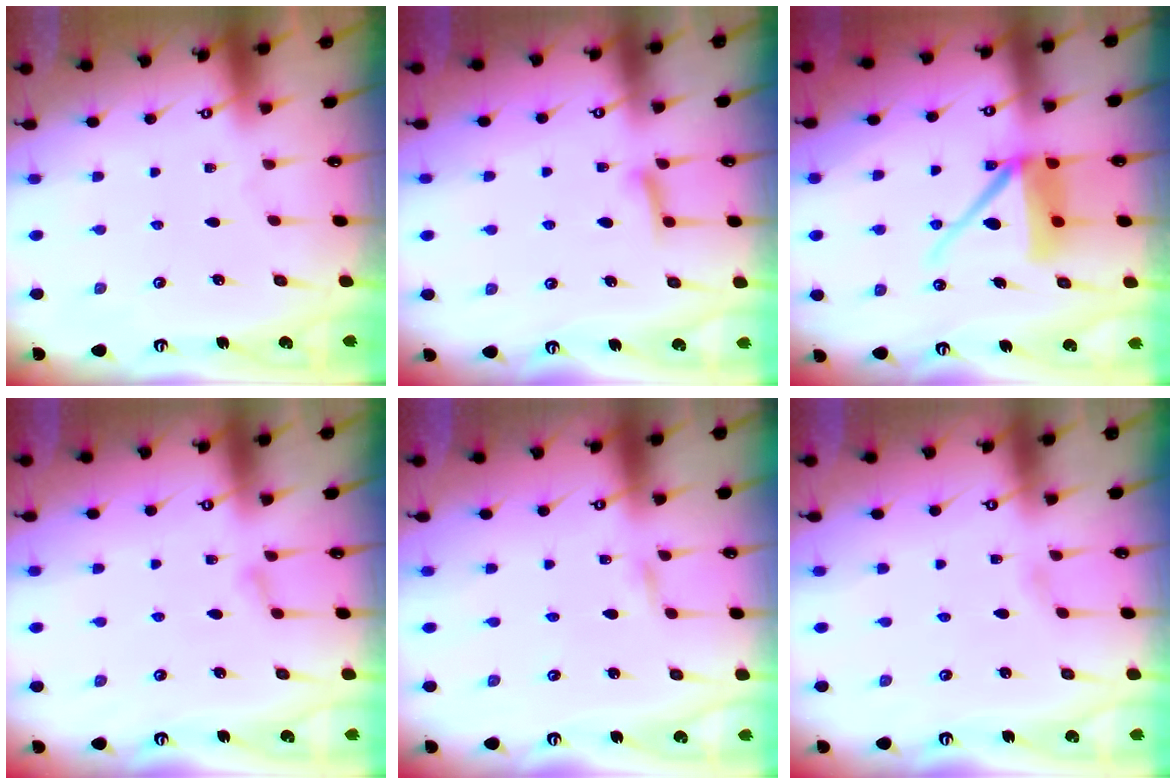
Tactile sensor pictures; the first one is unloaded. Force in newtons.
{"total": 7.7, "press": 7.6, "slide": 0.8}
{"total": 11.3, "press": 11.2, "slide": 1.6}
{"total": 4.5, "press": 4.5, "slide": 0.5}
{"total": 1.4, "press": 1.4, "slide": 0.0}
{"total": 0.6, "press": 0.6, "slide": 0.1}